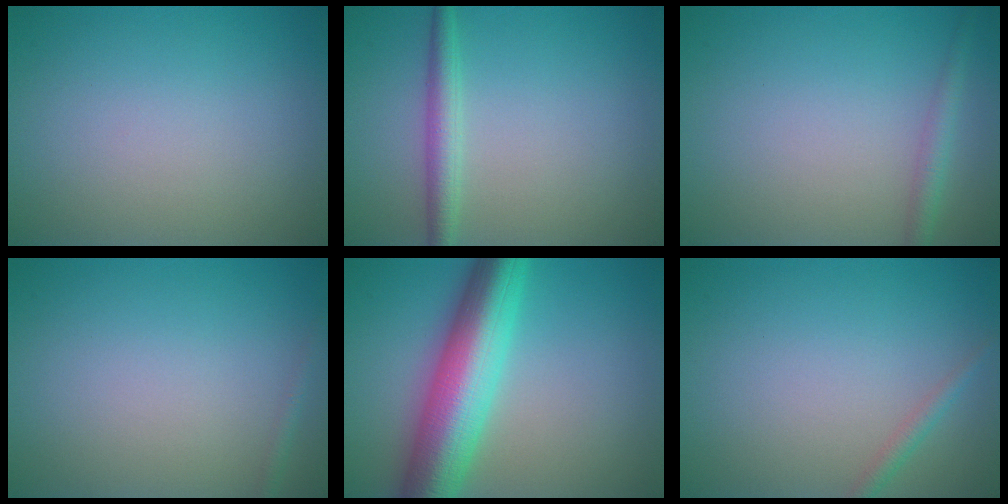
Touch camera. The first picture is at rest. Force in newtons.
{"total": 2.4, "press": 2.4, "slide": 0.0}
{"total": 1.8, "press": 1.8, "slide": 0.1}
{"total": 0.7, "press": 0.7, "slide": 0.0}
{"total": 9.8, "press": 9.8, "slide": 0.3}
{"total": 1.2, "press": 1.2, "slide": 0.0}